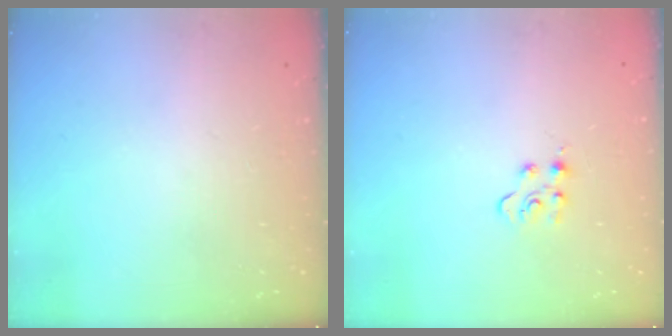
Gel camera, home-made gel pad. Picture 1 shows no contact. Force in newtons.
{"total": 4.4, "press": 4.4, "slide": 0.5}